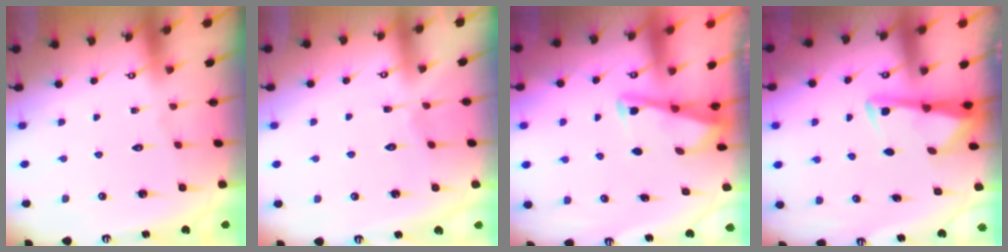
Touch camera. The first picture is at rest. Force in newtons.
{"total": 2.6, "press": 2.5, "slide": 0.3}
{"total": 2.9, "press": 2.9, "slide": 0.3}
{"total": 3.0, "press": 3.0, "slide": 0.4}